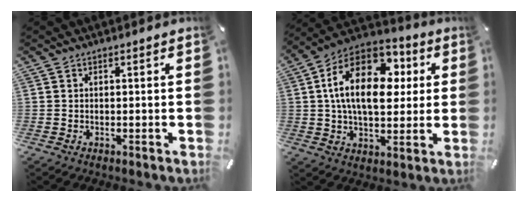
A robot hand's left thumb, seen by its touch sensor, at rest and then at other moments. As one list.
[{"total": 20.0, "force": [4.5, 12.5, 15.0], "torque": [-0.280, -0.006, 0.071]}]